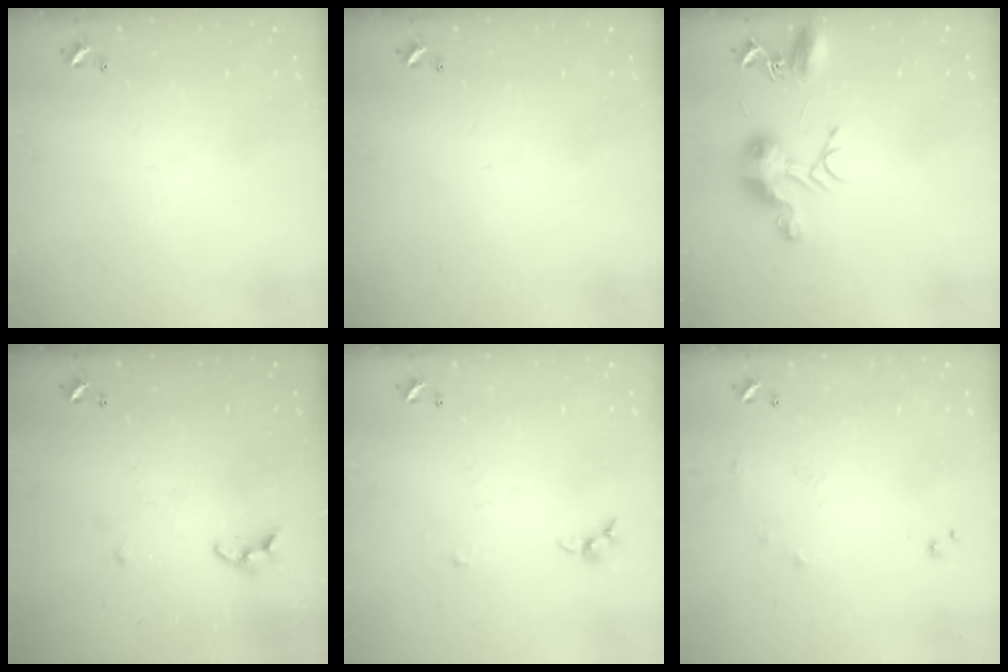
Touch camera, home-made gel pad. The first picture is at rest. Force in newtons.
{"total": 0.0}
{"total": 9.5, "press": 9.5, "slide": 0.2}
{"total": 4.6, "press": 4.5, "slide": 0.5}
{"total": 3.0, "press": 2.9, "slide": 0.4}
{"total": 7.1, "press": 7.1, "slide": 0.9}